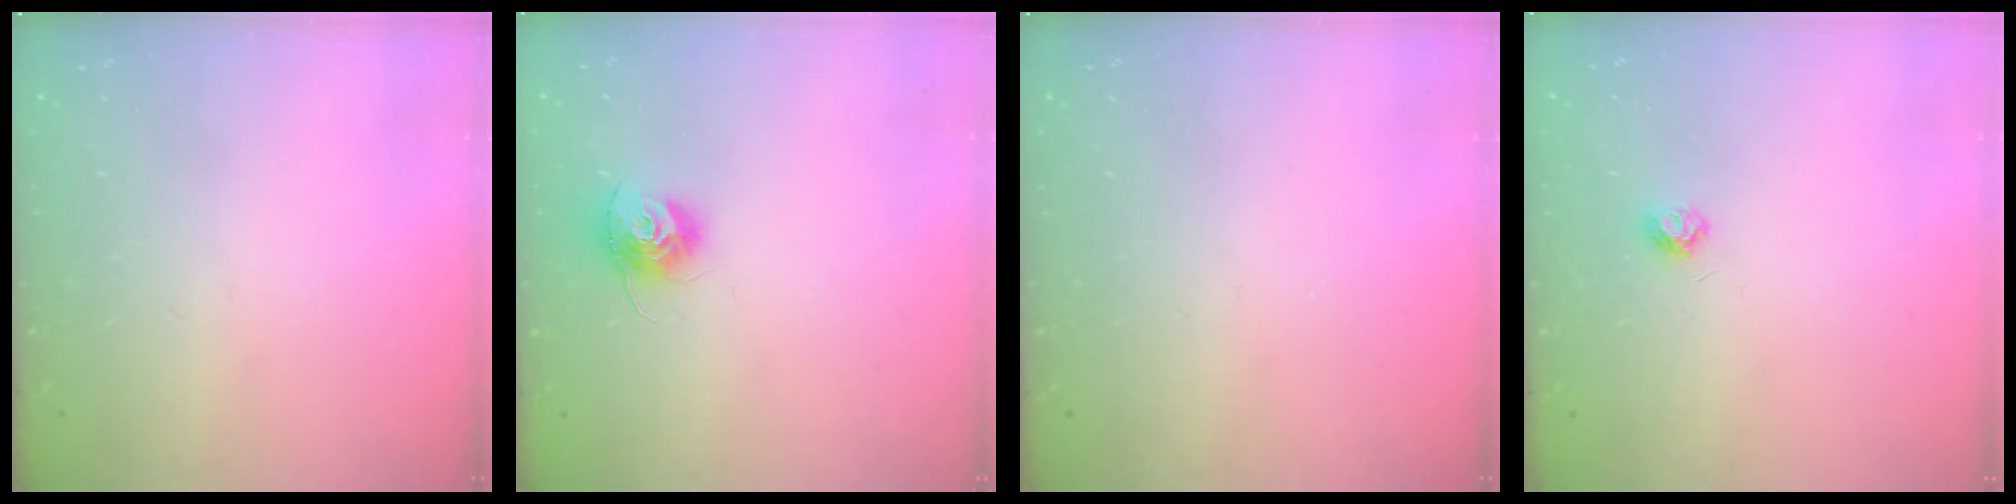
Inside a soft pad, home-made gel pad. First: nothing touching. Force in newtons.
{"total": 11.2, "press": 11.2, "slide": 0.7}
{"total": 0.0}
{"total": 3.9, "press": 3.9, "slide": 0.6}